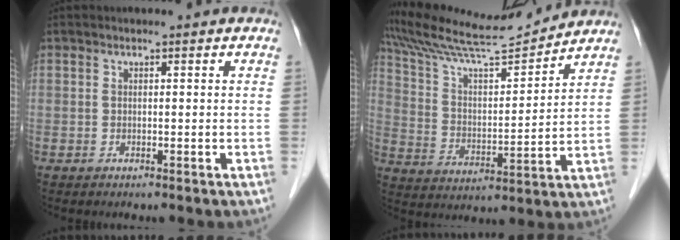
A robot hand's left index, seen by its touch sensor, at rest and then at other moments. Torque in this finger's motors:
{"motor_torque": [0.99, -1.15, 0.31, 0.07]}